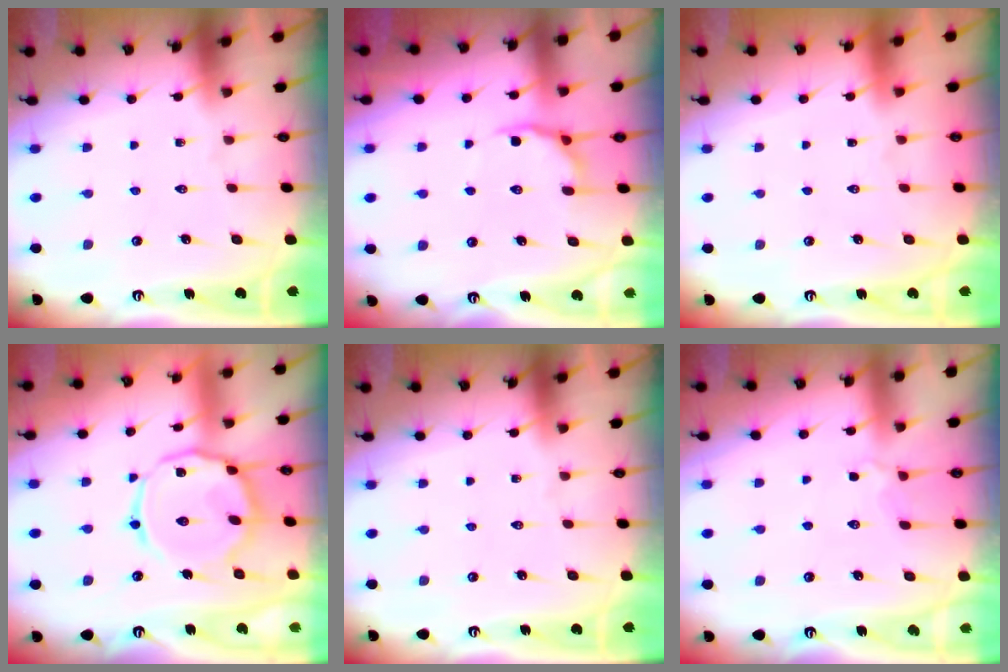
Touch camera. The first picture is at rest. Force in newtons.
{"total": 6.2, "press": 5.7, "slide": 2.4}
{"total": 1.6, "press": 1.6, "slide": 0.1}
{"total": 15.2, "press": 15.2, "slide": 1.1}
{"total": 0.0}
{"total": 4.0, "press": 3.9, "slide": 1.0}